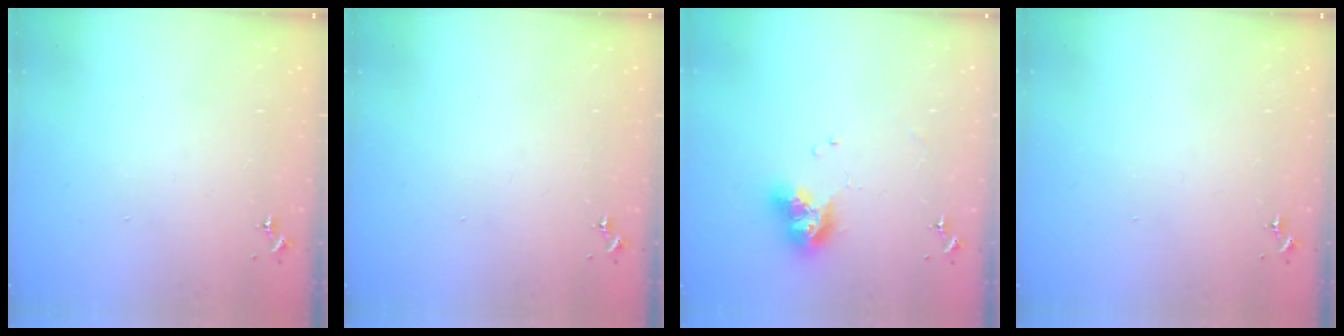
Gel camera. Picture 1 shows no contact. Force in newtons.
{"total": 0.0}
{"total": 11.9, "press": 11.8, "slide": 1.4}
{"total": 0.0}